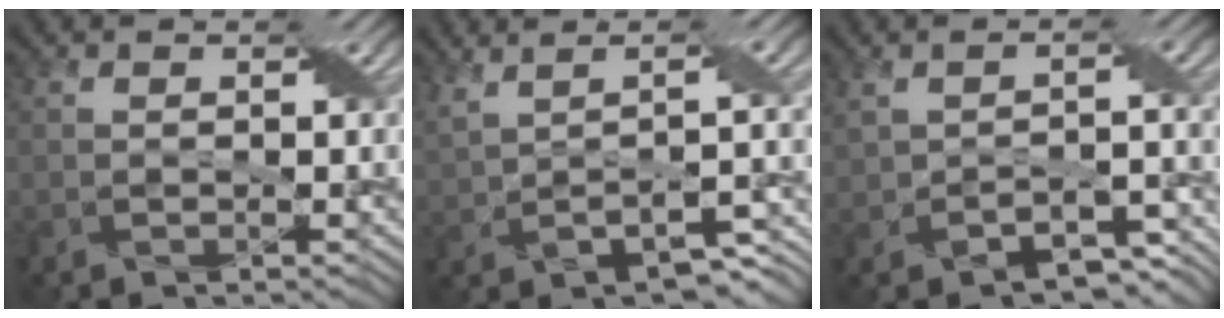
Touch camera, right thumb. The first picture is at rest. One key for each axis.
{"total": 7.5, "fx": 1.0, "fy": 2.4, "fz": 7.1, "tx": -0.140, "ty": 0.002, "tz": 0.036}
{"total": 5.2, "fx": -2.5, "fy": 2.7, "fz": 3.7, "tx": -0.065, "ty": -0.009, "tz": -0.040}